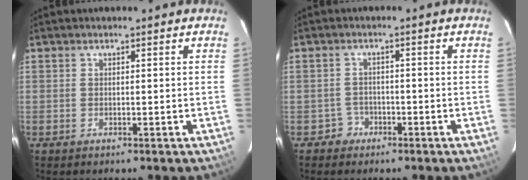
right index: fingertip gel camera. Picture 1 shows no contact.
{"total": 2.8, "force": [-1.6, 2.2, -0.6], "torque": [0.012, 0.015, -0.026]}